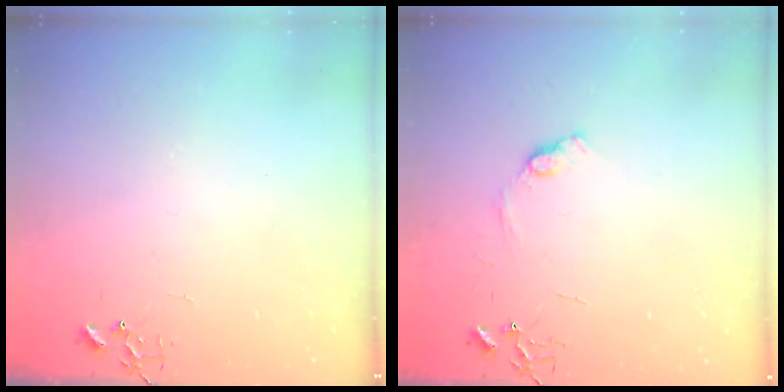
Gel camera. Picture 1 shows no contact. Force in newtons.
{"total": 7.2, "press": 7.1, "slide": 0.8}